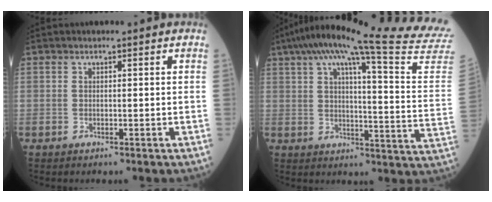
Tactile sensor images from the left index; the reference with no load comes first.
{"total": 28.2, "force": [24.7, -1.6, 13.7], "torque": [-0.206, -0.075, 0.301]}